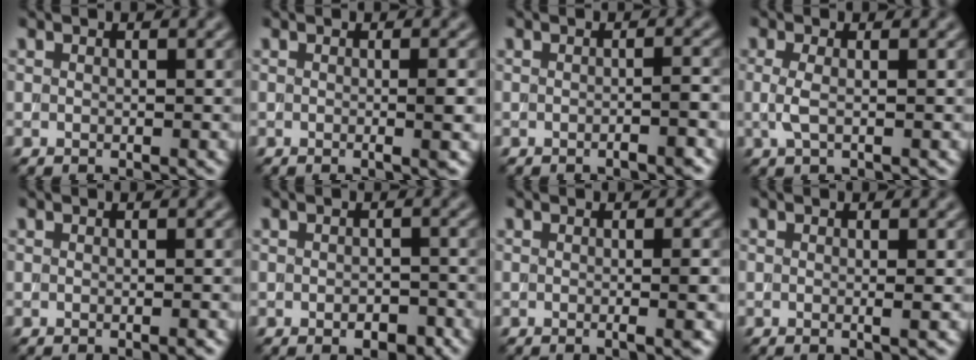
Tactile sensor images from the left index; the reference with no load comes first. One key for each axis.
{"total": 2.8, "fx": -0.2, "fy": 0.8, "fz": 2.7, "tx": -0.024, "ty": 0.000, "tz": -0.006}
{"total": 2.0, "fx": -0.8, "fy": 0.6, "fz": 1.7, "tx": -0.008, "ty": 0.010, "tz": -0.014}
{"total": 1.4, "fx": 0.0, "fy": 0.4, "fz": 1.4, "tx": -0.035, "ty": -0.001, "tz": -0.001}
{"total": 1.5, "fx": -0.1, "fy": 0.7, "fz": 1.3, "tx": -0.002, "ty": -0.002, "tz": -0.006}
{"total": 1.8, "fx": -0.9, "fy": 0.9, "fz": 1.3, "tx": -0.020, "ty": 0.000, "tz": -0.012}
{"total": 3.1, "fx": -0.2, "fy": 1.1, "fz": 2.8, "tx": -0.013, "ty": 0.005, "tz": -0.009}
{"total": 1.3, "fx": 0.0, "fy": 0.4, "fz": 1.2, "tx": -0.014, "ty": -0.001, "tz": -0.005}